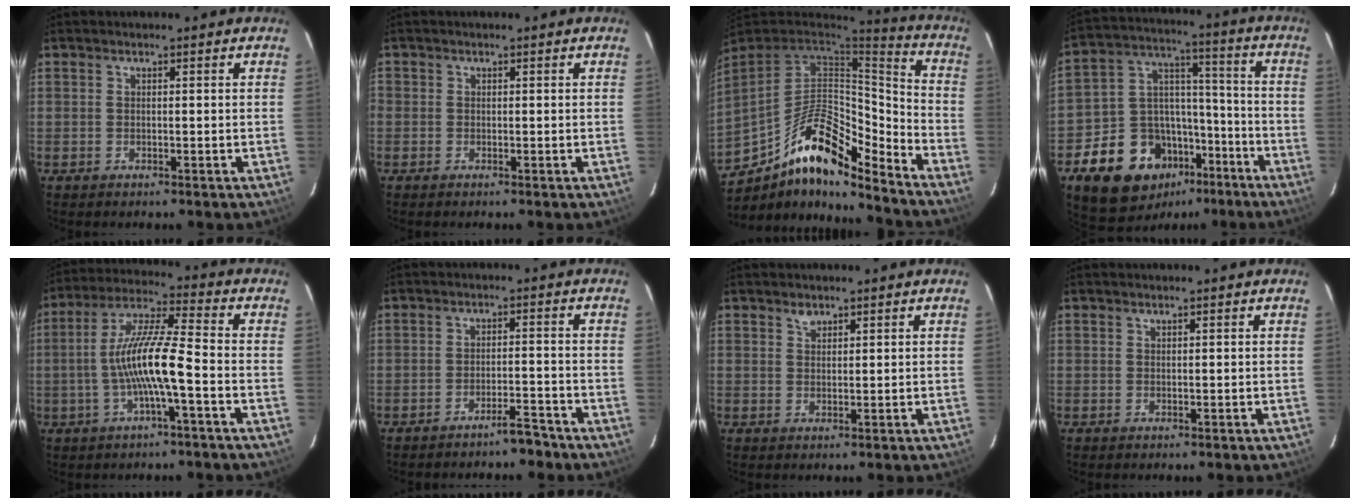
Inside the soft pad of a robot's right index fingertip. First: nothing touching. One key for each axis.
{"total": 0.0}
{"total": 19.1, "fx": -13.1, "fy": 6.8, "fz": 12.2, "tx": -0.233, "ty": 0.001, "tz": -0.232}
{"total": 18.5, "fx": -10.2, "fy": 13.3, "fz": 7.7, "tx": -0.174, "ty": 0.054, "tz": -0.143}
{"total": 11.0, "fx": -2.9, "fy": 0.8, "fz": 10.6, "tx": -0.212, "ty": 0.012, "tz": -0.055}
{"total": 4.0, "fx": -3.5, "fy": 0.9, "fz": 1.6, "tx": -0.035, "ty": 0.010, "tz": -0.046}
{"total": 1.6, "fx": 1.2, "fy": 0.9, "fz": 0.5, "tx": -0.006, "ty": 0.002, "tz": 0.021}
{"total": 0.0}